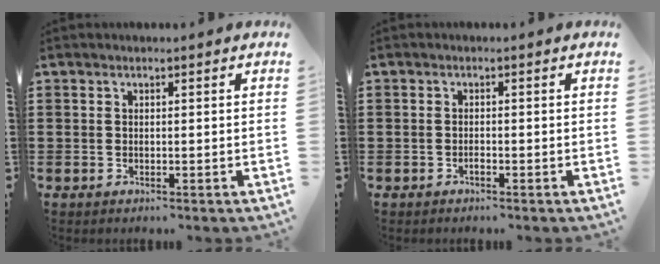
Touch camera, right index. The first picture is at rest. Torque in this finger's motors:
{"motor_torque": [0.92, 0.75, -0.01, -0.03]}